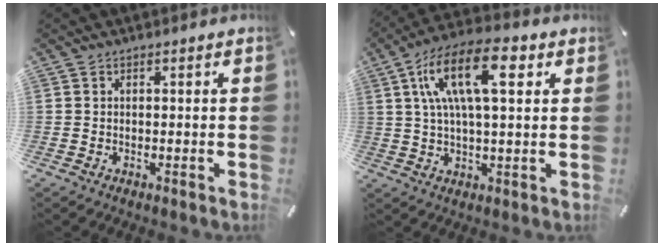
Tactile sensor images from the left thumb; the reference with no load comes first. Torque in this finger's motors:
{"motor_torque": [2.25, 2.76, 1.93, -0.84, 0.31]}